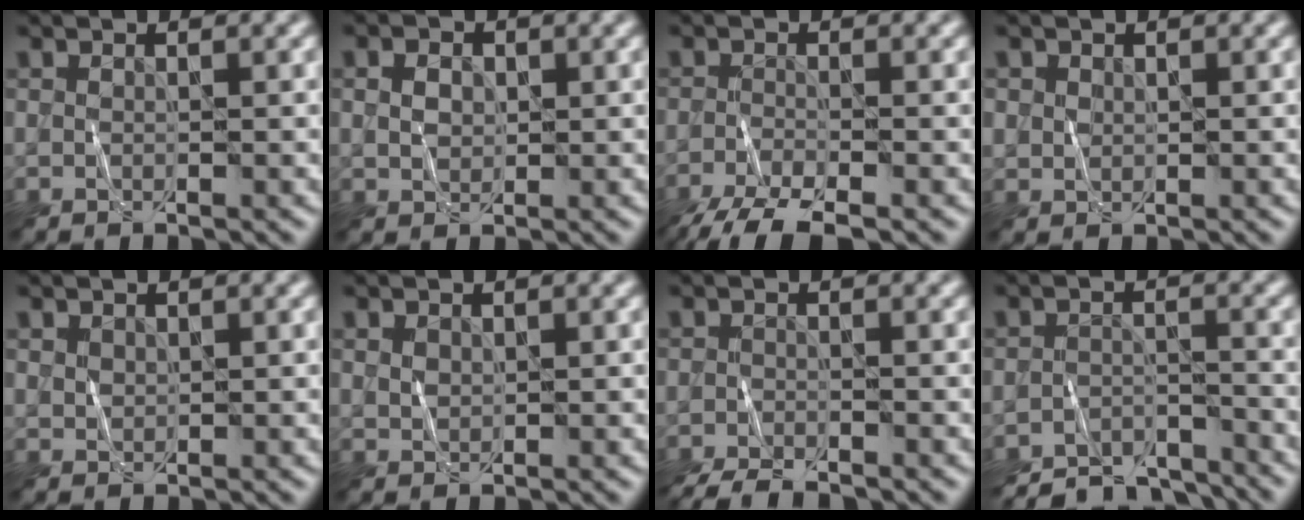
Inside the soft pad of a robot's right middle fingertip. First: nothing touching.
{"total": 1.6, "force": [0.5, 1.3, 0.8], "torque": [-0.015, 0.003, 0.005]}
{"total": 5.5, "force": [-4.3, 1.2, 3.2], "torque": [-0.062, -0.015, -0.085]}
{"total": 1.0, "force": [0.3, 0.9, 0.3], "torque": [-0.004, 0.000, 0.008]}
{"total": 0.9, "force": [0.8, 0.5, 0.0], "torque": [0.000, -0.001, 0.015]}
{"total": 0.9, "force": [0.6, 0.7, 0.2], "torque": [-0.006, 0.000, 0.011]}
{"total": 4.5, "force": [-4.1, 0.7, 1.7], "torque": [-0.036, -0.016, -0.073]}
{"total": 6.0, "force": [-5.7, 1.3, 1.3], "torque": [-0.020, -0.007, -0.093]}